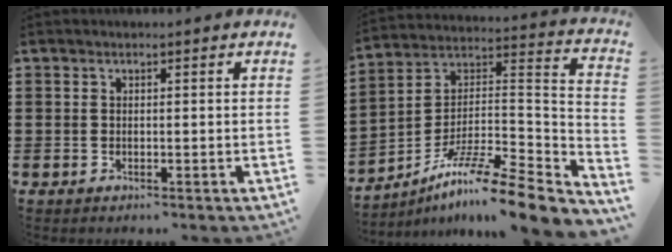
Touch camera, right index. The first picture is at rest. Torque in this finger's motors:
{"motor_torque": [1.21, 0.92, 0.28, 0.16]}